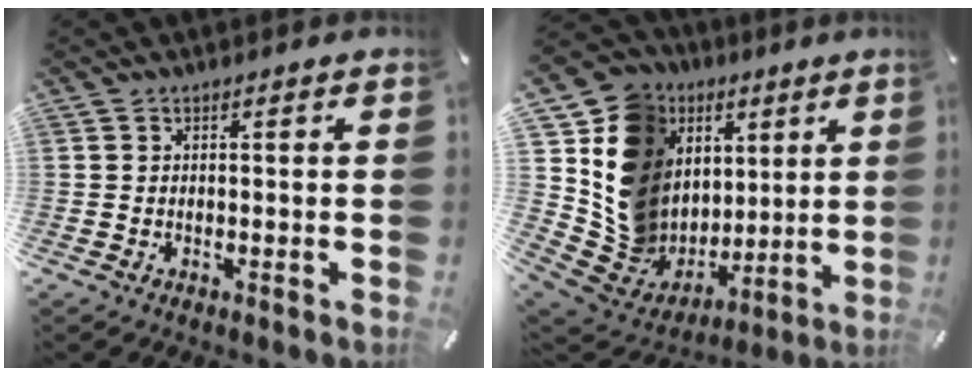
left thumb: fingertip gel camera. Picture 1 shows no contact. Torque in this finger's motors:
{"motor_torque": [3.06, 1.94, 0.74, -0.51, 0.64]}